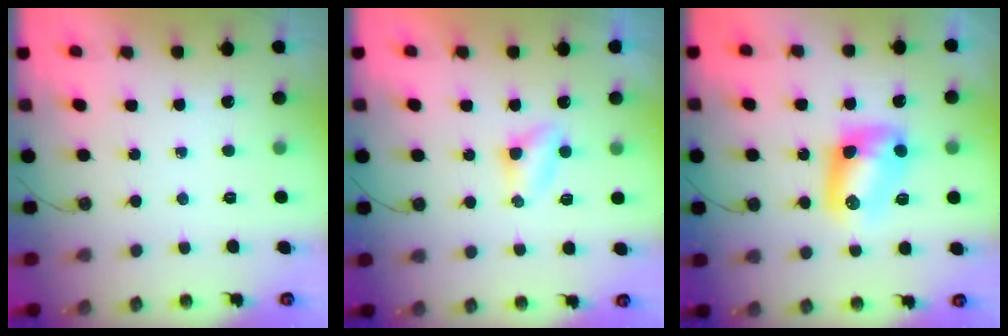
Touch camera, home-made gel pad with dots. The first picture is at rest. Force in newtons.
{"total": 3.2, "press": 3.1, "slide": 0.5}
{"total": 9.6, "press": 9.5, "slide": 1.2}